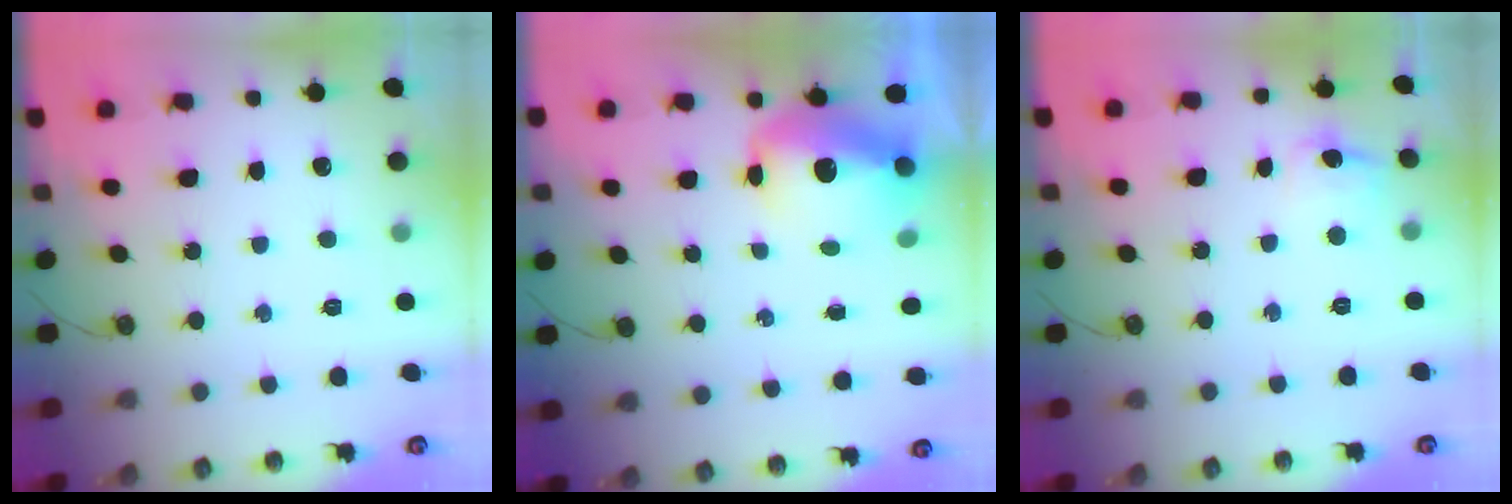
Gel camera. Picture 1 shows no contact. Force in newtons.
{"total": 13.7, "press": 13.7, "slide": 1.2}
{"total": 7.5, "press": 7.5, "slide": 0.7}